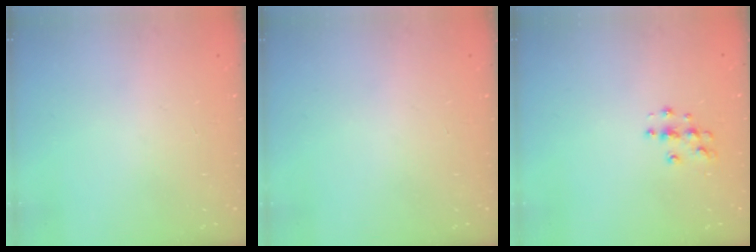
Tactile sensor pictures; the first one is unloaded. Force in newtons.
{"total": 0.0}
{"total": 4.5, "press": 4.4, "slide": 0.4}